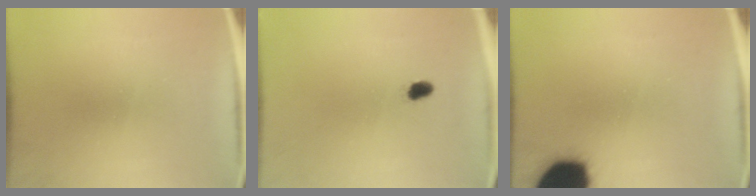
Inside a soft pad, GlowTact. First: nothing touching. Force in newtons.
{"total": 1.8}
{"total": 18.6}